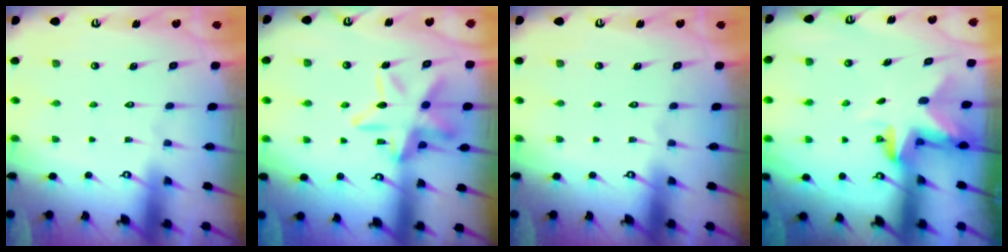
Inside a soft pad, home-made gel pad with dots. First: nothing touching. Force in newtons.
{"total": 17.0, "press": 16.9, "slide": 1.6}
{"total": 0.0}
{"total": 3.1, "press": 3.0, "slide": 0.5}